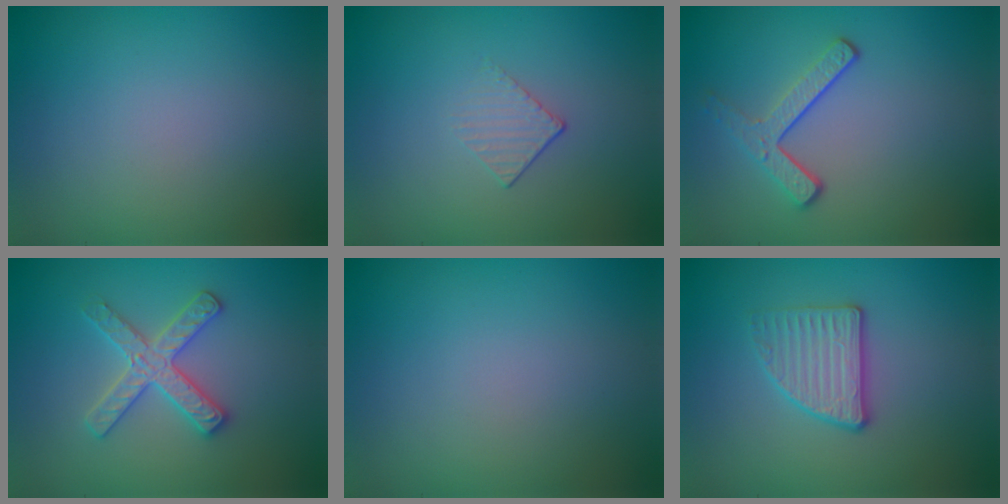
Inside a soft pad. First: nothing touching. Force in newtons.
{"total": 1.2, "press": 0.5, "slide": 1.1}
{"total": 3.0, "press": 2.2, "slide": 2.0}
{"total": 2.9, "press": 2.9, "slide": 0.5}
{"total": 0.0}
{"total": 2.7, "press": 2.6, "slide": 0.8}